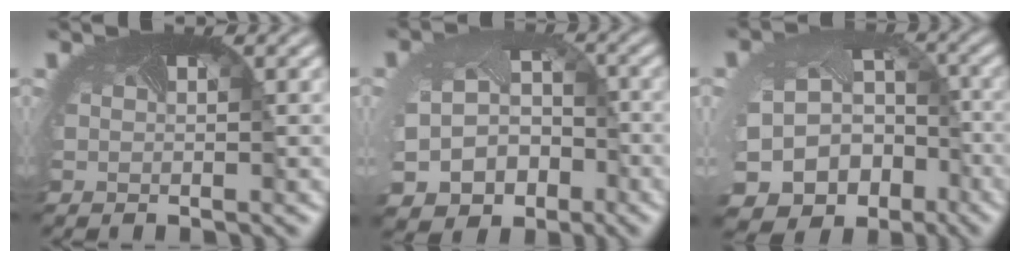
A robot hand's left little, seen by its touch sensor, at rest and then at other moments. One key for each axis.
{"total": 7.6, "fx": -3.1, "fy": 6.2, "fz": 3.2, "tx": -0.080, "ty": -0.045, "tz": -0.036}
{"total": 15.7, "fx": -8.4, "fy": 12.1, "fz": 5.4, "tx": -0.116, "ty": -0.078, "tz": -0.103}